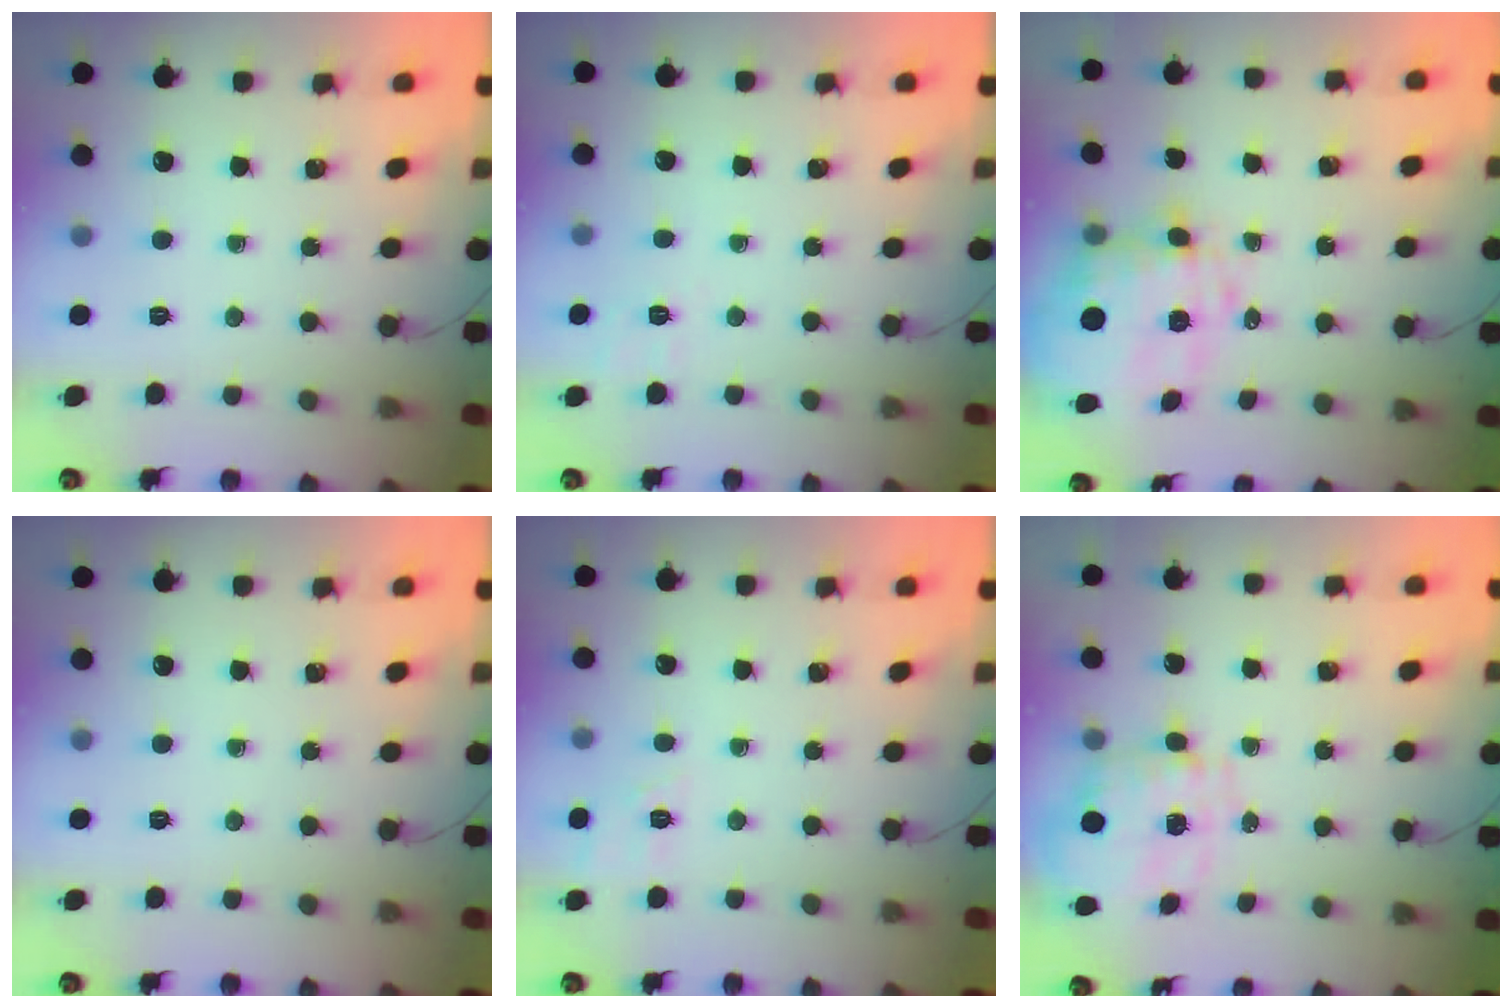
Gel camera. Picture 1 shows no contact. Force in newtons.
{"total": 2.7, "press": 2.2, "slide": 1.6}
{"total": 8.8, "press": 8.2, "slide": 3.4}
{"total": 0.0}
{"total": 2.8, "press": 2.2, "slide": 1.7}
{"total": 2.9, "press": 2.7, "slide": 1.2}